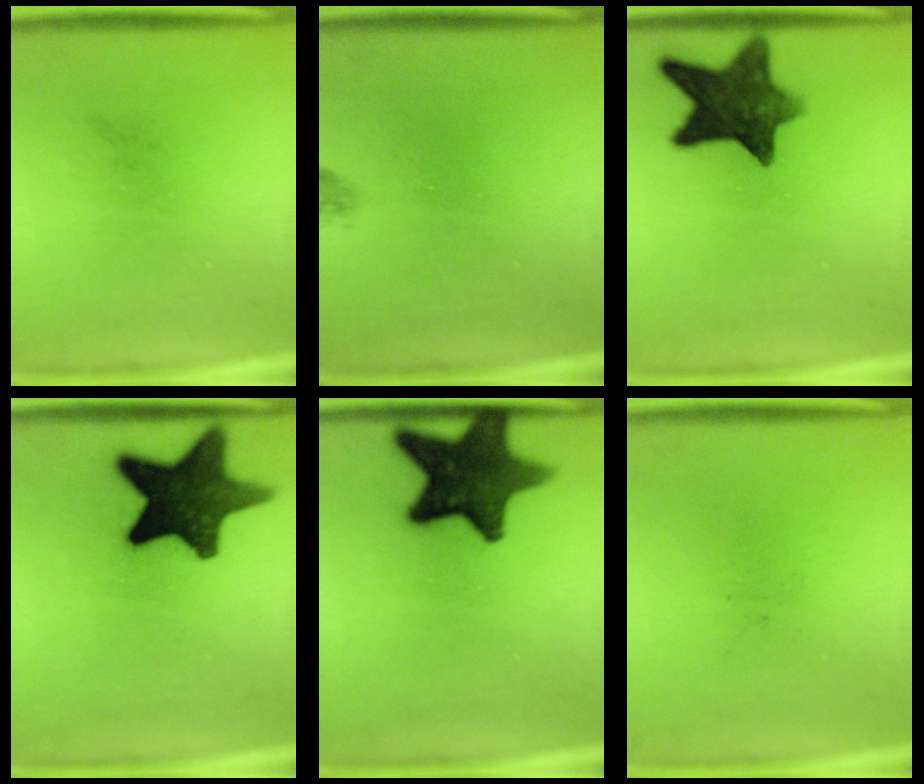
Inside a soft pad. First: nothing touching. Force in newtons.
{"total": 0.8}
{"total": 11.5}
{"total": 16.5}
{"total": 14.8}
{"total": 0.0}